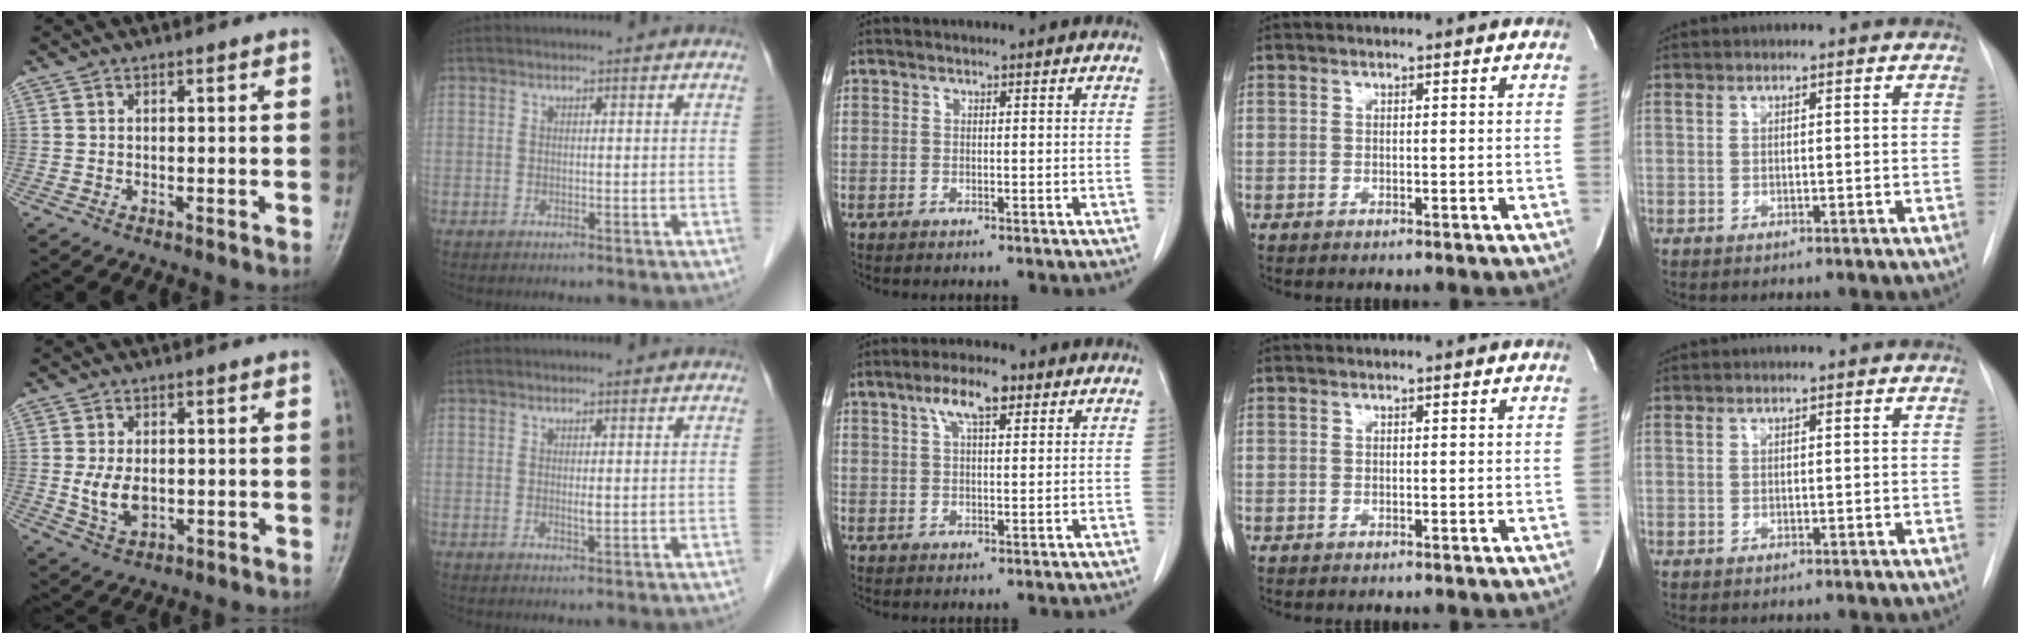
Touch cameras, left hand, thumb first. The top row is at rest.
{"thumb": {"total": 5.7, "force": [-0.2, 3.6, 4.4], "torque": [-0.079, -0.007, 0.004]}, "index": {"total": 0.9, "force": [0.2, 0.1, 0.9], "torque": [-0.021, -0.002, 0.005]}, "middle": {"total": 5.5, "force": [2.9, 1.4, 4.4], "torque": [-0.085, 0.012, 0.051]}}